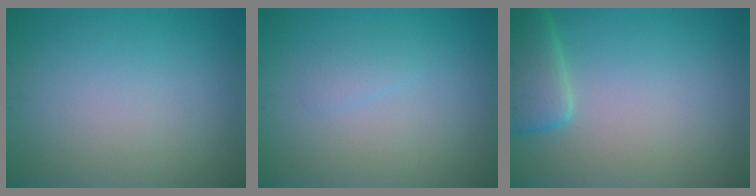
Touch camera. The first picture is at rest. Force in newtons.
{"total": 1.0, "press": 1.0, "slide": 0.1}
{"total": 3.7, "press": 3.7, "slide": 0.4}